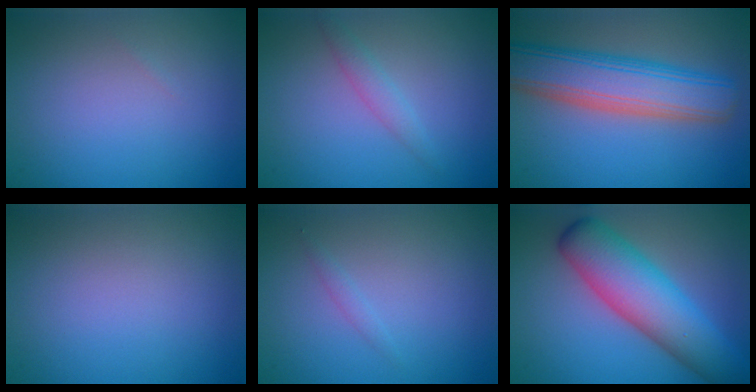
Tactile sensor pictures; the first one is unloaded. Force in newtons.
{"total": 1.5, "press": 1.5, "slide": 0.1}
{"total": 8.6, "press": 8.6, "slide": 0.6}
{"total": 0.0}
{"total": 0.8, "press": 0.8, "slide": 0.0}
{"total": 9.1, "press": 9.1, "slide": 0.2}